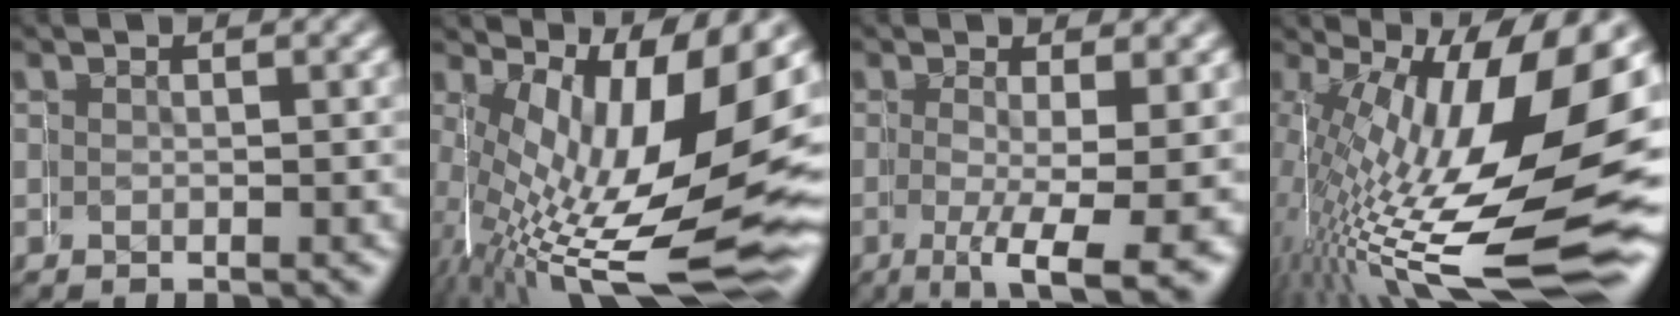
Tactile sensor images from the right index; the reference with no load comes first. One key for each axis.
{"total": 13.0, "fx": -1.1, "fy": 4.1, "fz": 12.3, "tx": -0.204, "ty": -0.038, "tz": 0.013}
{"total": 5.2, "fx": -2.5, "fy": 0.1, "fz": 4.5, "tx": -0.079, "ty": -0.028, "tz": -0.024}
{"total": 14.9, "fx": -2.3, "fy": 4.9, "fz": 13.8, "tx": -0.220, "ty": -0.032, "tz": -0.004}